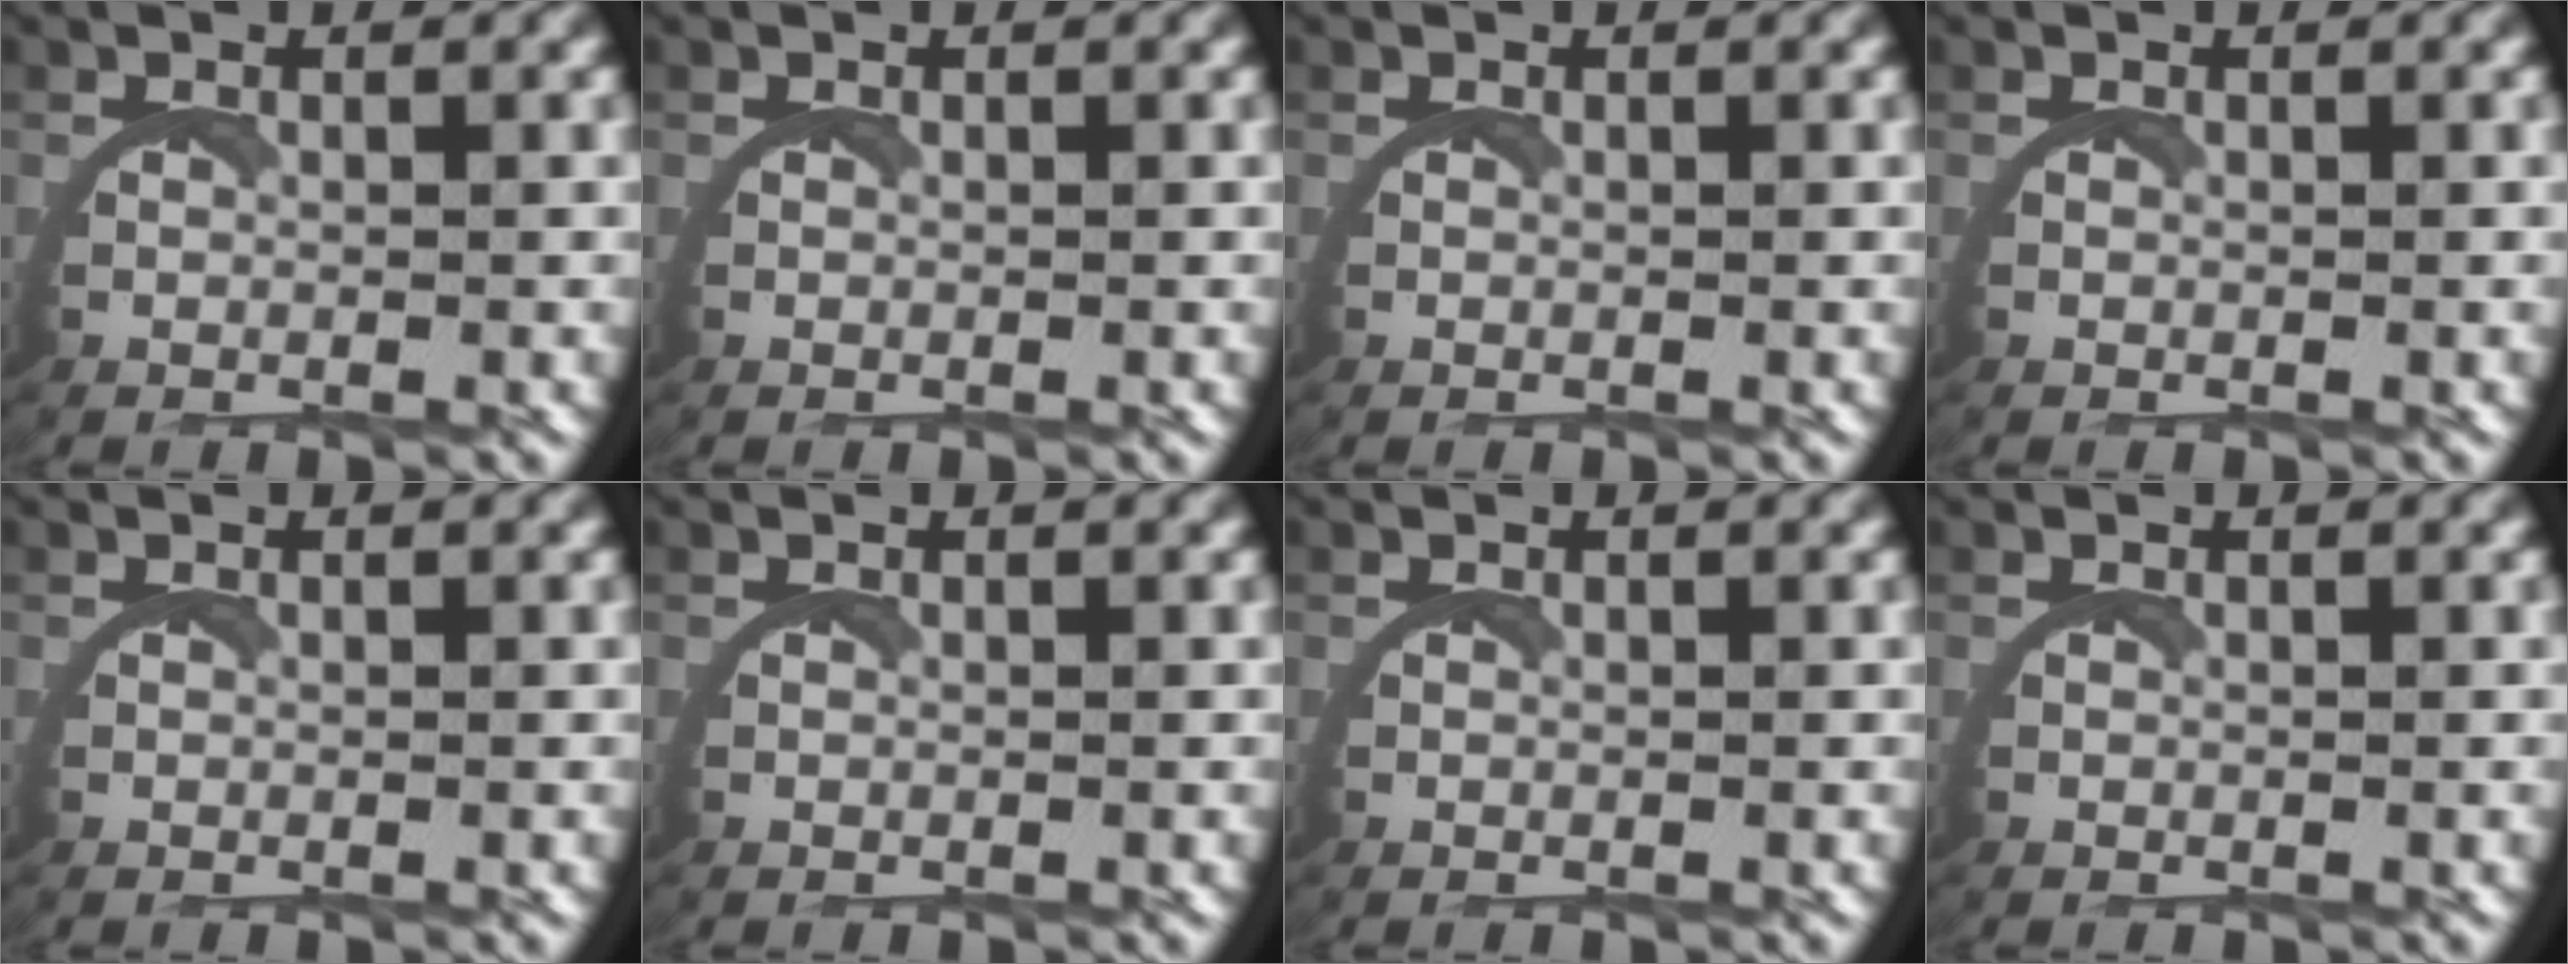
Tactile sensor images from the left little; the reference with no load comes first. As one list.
[{"total": 0.0}, {"total": 0.0}, {"total": 0.0}, {"total": 0.0}, {"total": 0.0}, {"total": 0.0}, {"total": 0.0}]